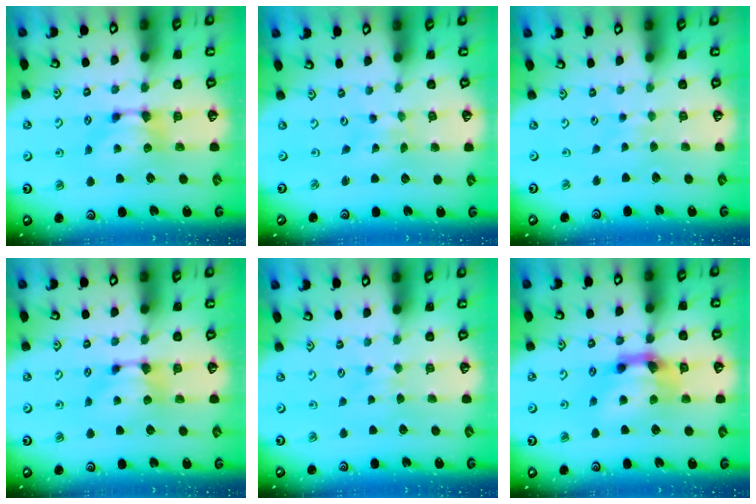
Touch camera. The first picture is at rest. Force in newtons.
{"total": 6.1, "press": 6.1, "slide": 0.5}
{"total": 3.6, "press": 3.6, "slide": 0.5}
{"total": 0.0}
{"total": 3.2, "press": 3.2, "slide": 0.3}
{"total": 5.4, "press": 5.0, "slide": 2.1}